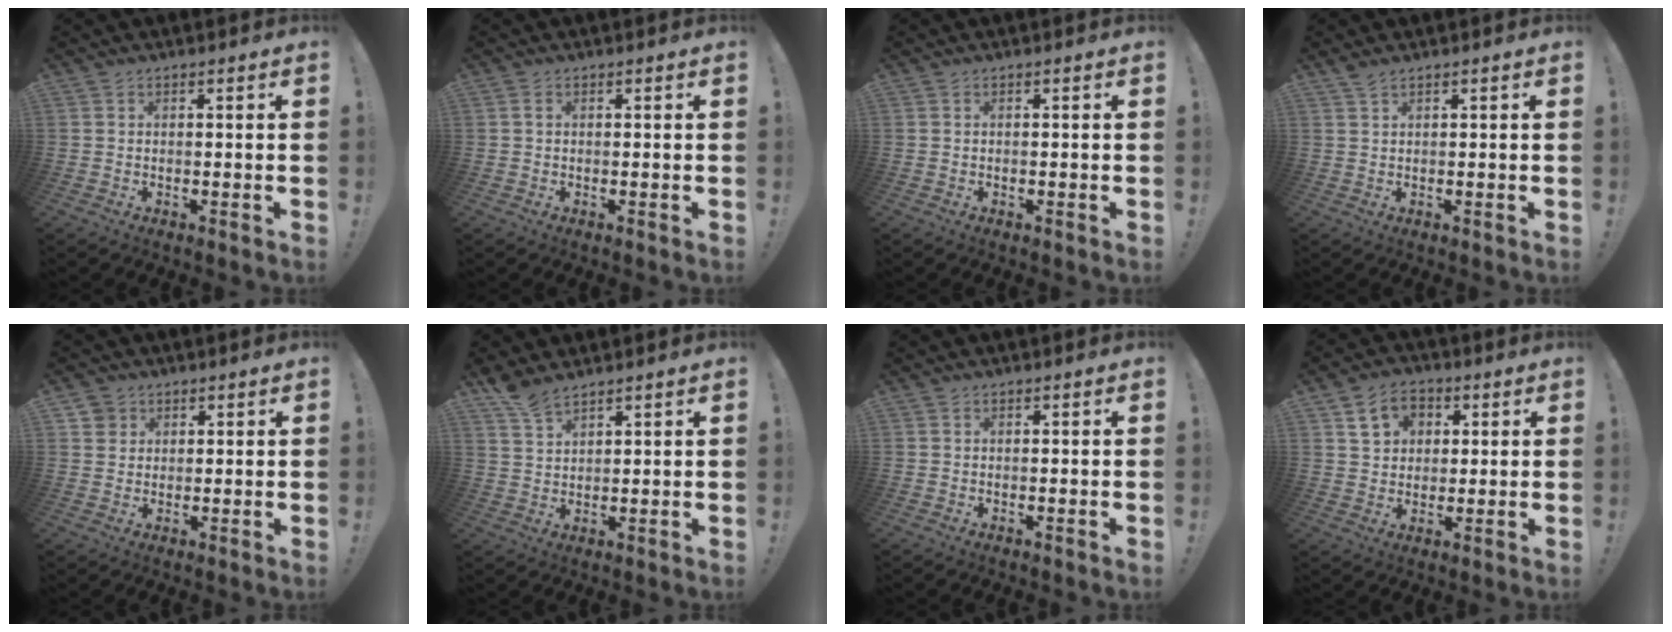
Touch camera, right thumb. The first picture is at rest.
{"total": 0.9, "force": [0.1, 0.6, 0.6], "torque": [-0.016, 0.004, 0.003]}
{"total": 0.0}
{"total": 1.7, "force": [1.4, 0.3, 0.9], "torque": [-0.019, -0.003, 0.027]}
{"total": 3.6, "force": [1.9, 3.0, 0.3], "torque": [-0.004, -0.007, 0.035]}
{"total": 5.5, "force": [4.8, 1.4, 2.3], "torque": [-0.039, -0.029, 0.089]}
{"total": 0.0}
{"total": 8.5, "force": [3.6, 6.9, 3.4], "torque": [-0.046, -0.010, 0.072]}